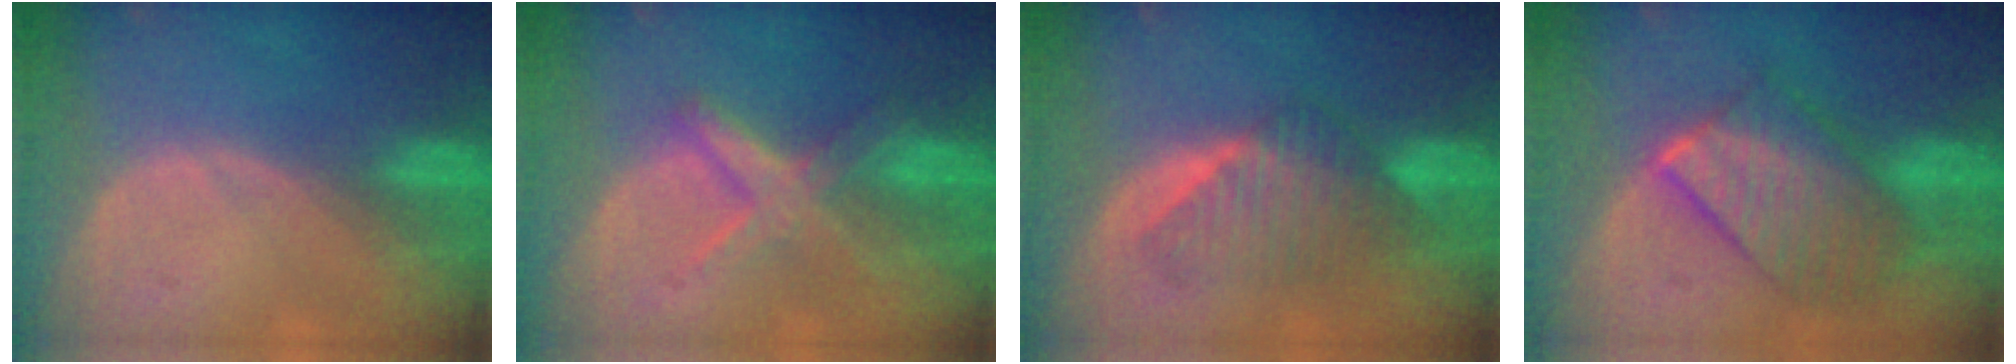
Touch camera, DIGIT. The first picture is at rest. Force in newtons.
{"total": 6.5, "press": 5.8, "slide": 3.0}
{"total": 6.9, "press": 6.9, "slide": 0.5}
{"total": 10.2, "press": 10.1, "slide": 0.8}